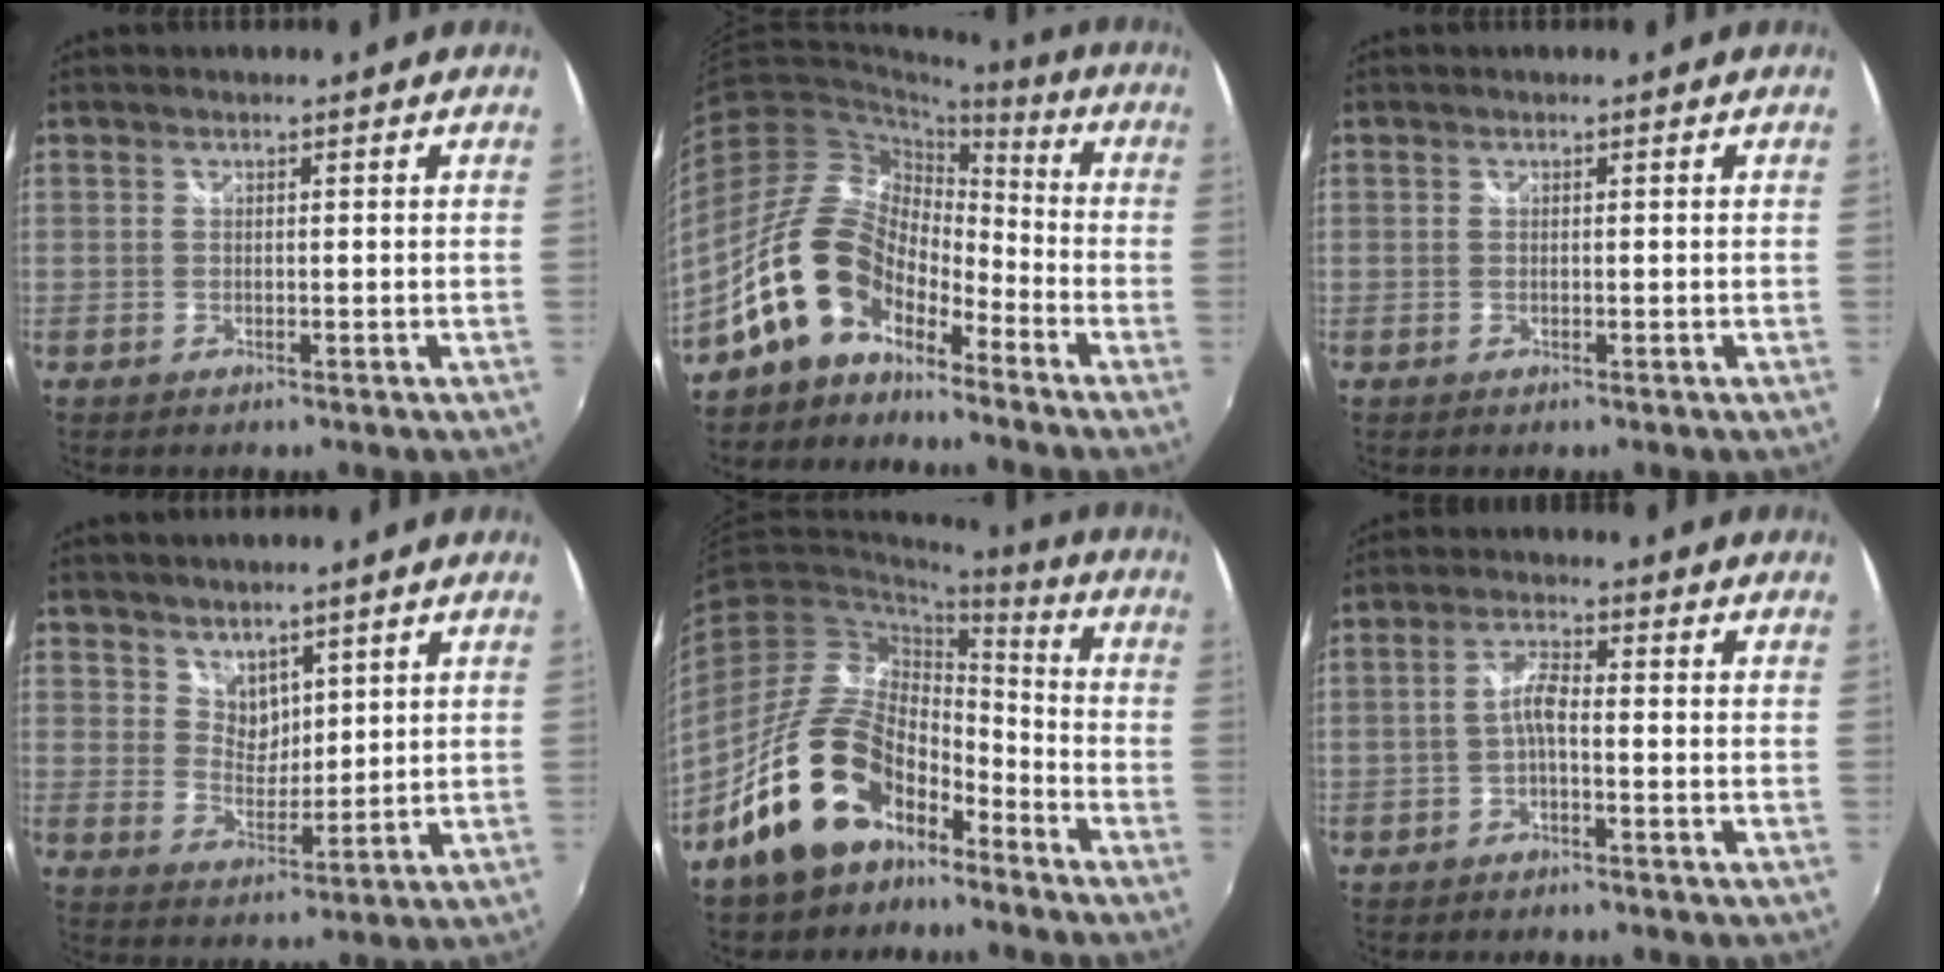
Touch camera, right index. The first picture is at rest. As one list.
[{"total": 13.2, "force": [-9.0, 7.1, 6.5], "torque": [-0.121, 0.026, -0.174]}, {"total": 0.0}, {"total": 5.0, "force": [3.8, 3.0, 1.4], "torque": [-0.011, -0.001, 0.073]}, {"total": 16.7, "force": [-11.3, 8.8, 8.5], "torque": [-0.165, 0.027, -0.183]}, {"total": 3.3, "force": [-1.4, 0.8, 2.9], "torque": [-0.063, 0.009, -0.030]}]